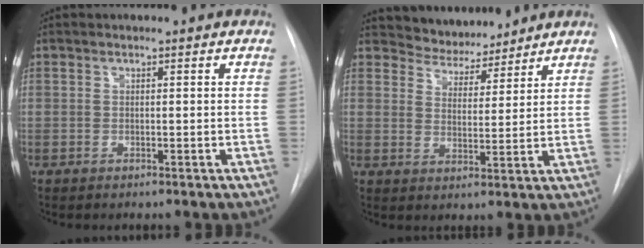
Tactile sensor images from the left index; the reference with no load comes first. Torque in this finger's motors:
{"motor_torque": [0.31, -0.43, 0.01, 0.00]}